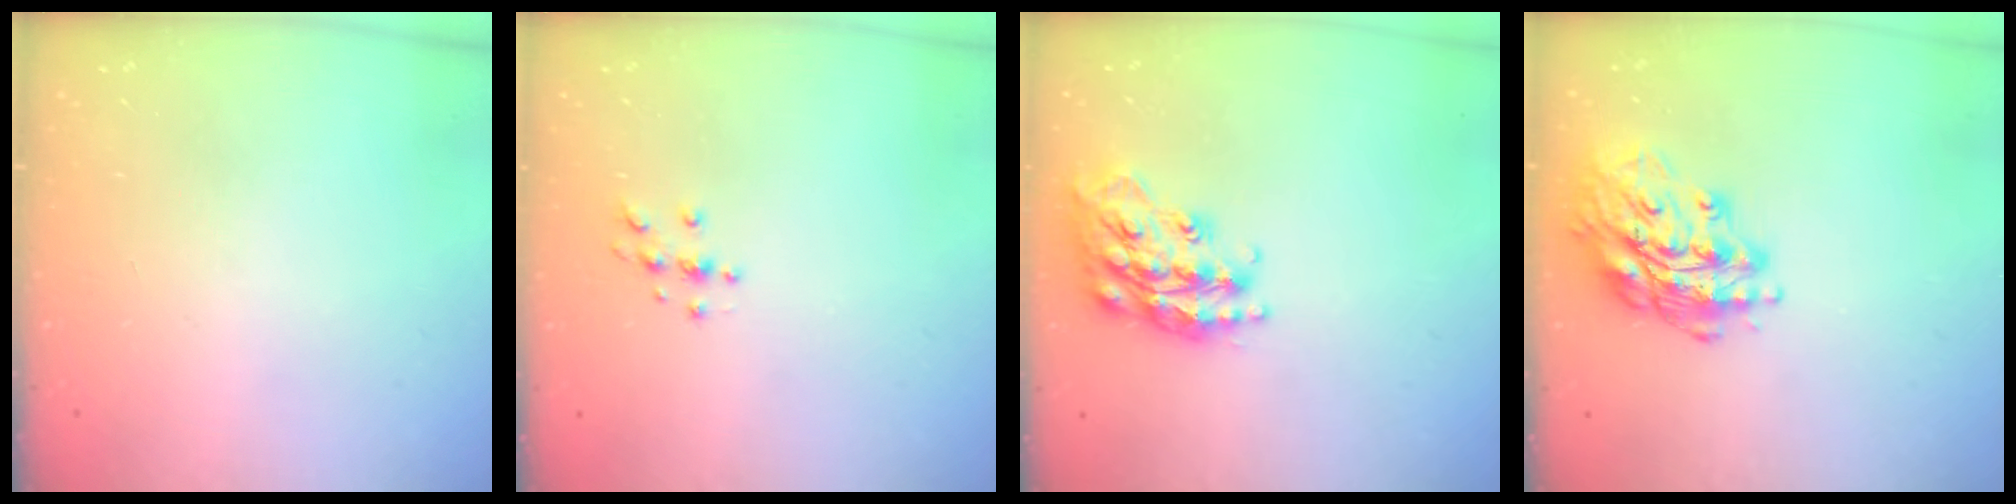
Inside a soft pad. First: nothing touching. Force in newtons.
{"total": 3.7, "press": 3.7, "slide": 0.4}
{"total": 19.8, "press": 19.7, "slide": 1.2}
{"total": 16.8, "press": 16.8, "slide": 1.4}